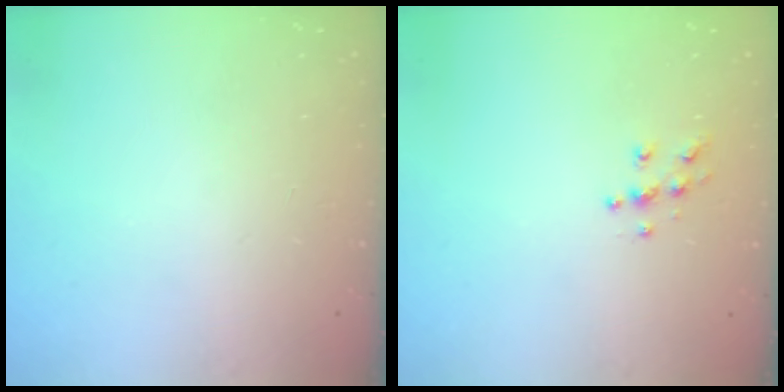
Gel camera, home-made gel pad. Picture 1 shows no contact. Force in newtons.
{"total": 5.4, "press": 5.4, "slide": 0.1}